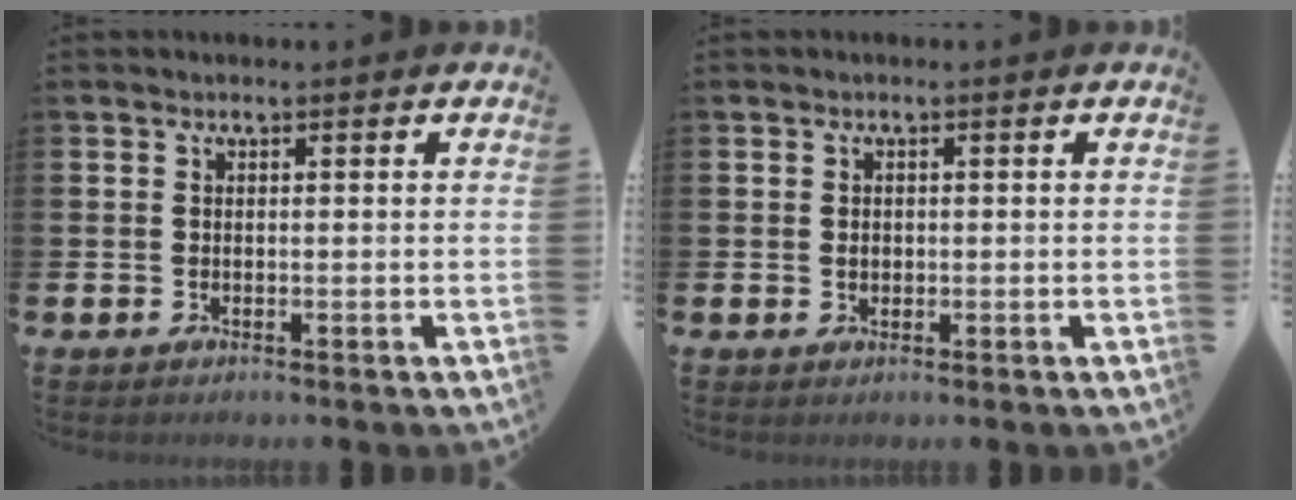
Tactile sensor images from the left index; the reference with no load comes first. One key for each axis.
{"total": 1.0, "fx": 0.1, "fy": 0.8, "fz": 0.5, "tx": 0.002, "ty": 0.002, "tz": -0.002}